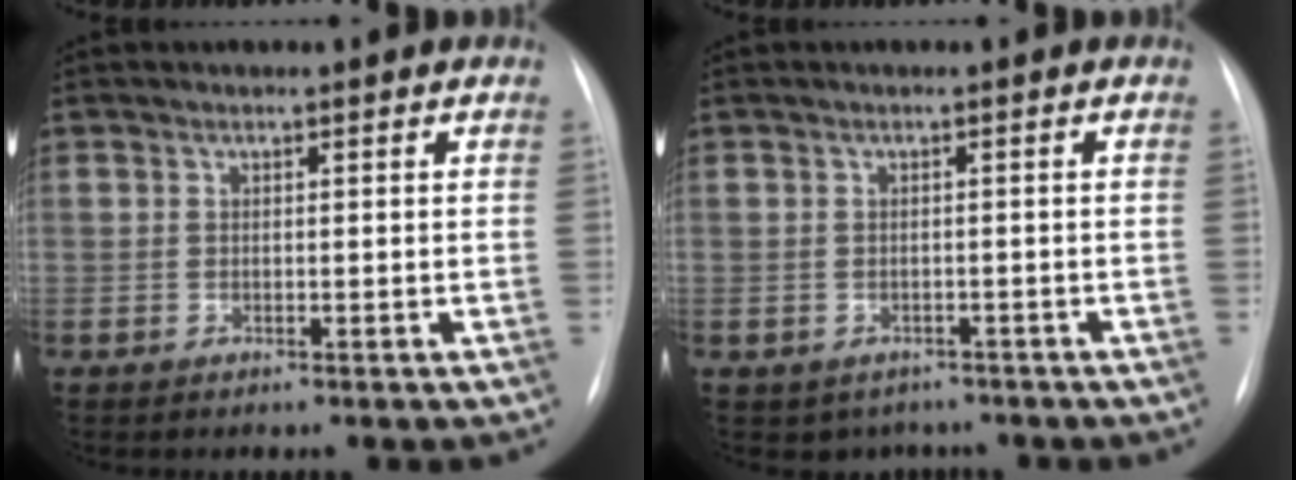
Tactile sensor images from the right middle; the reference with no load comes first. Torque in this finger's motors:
{"motor_torque": [-0.35, -0.15, -0.01, 0.00]}